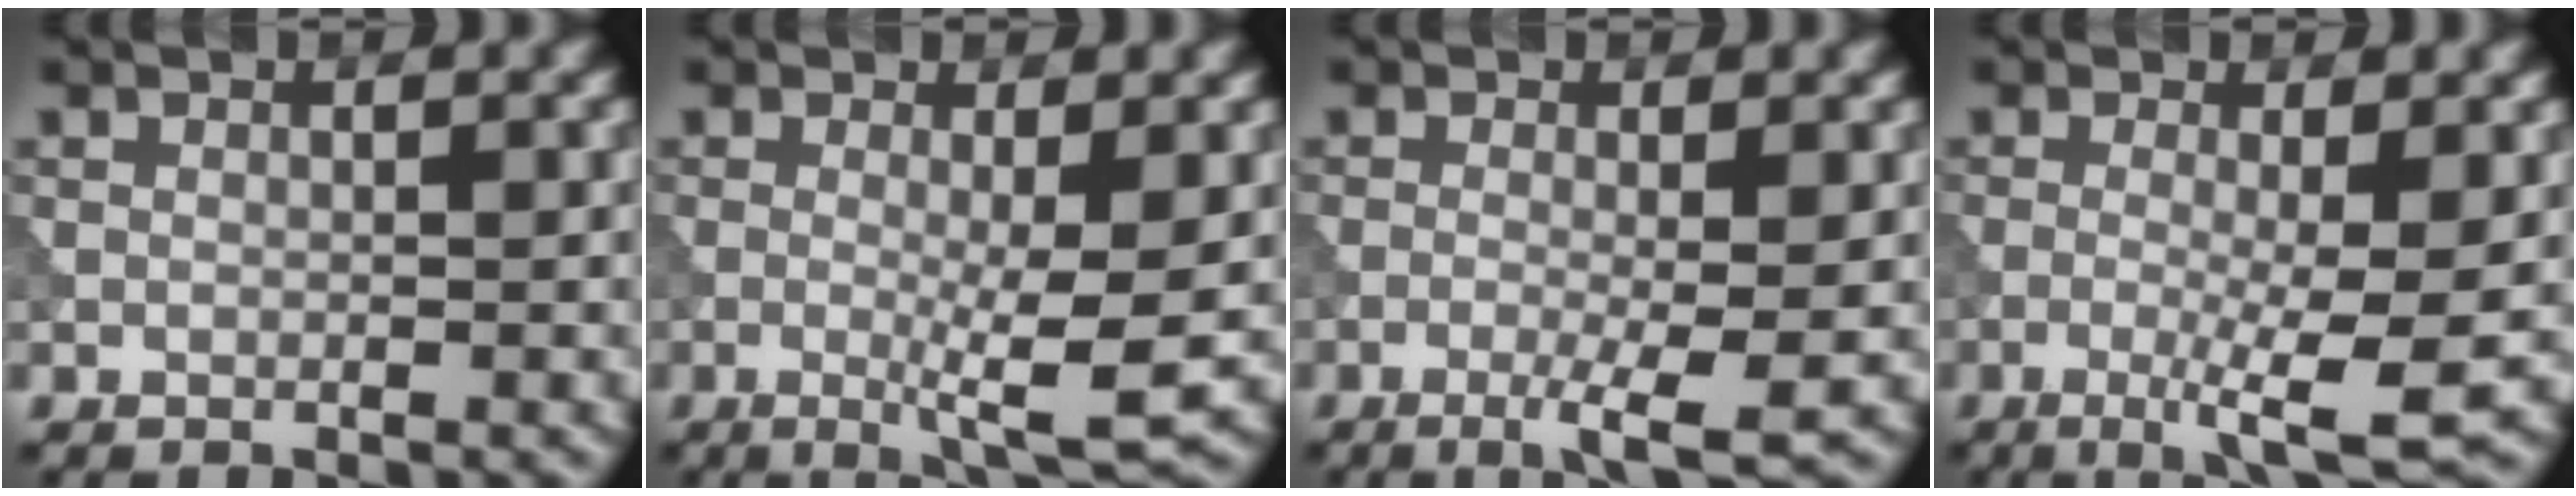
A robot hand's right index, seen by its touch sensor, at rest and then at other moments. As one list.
[{"total": 4.7, "force": [-0.4, 0.6, 4.6], "torque": [-0.076, -0.014, -0.005]}, {"total": 3.8, "force": [-1.2, 0.6, 3.6], "torque": [-0.064, -0.008, -0.023]}, {"total": 5.6, "force": [-1.1, 0.8, 5.4], "torque": [-0.090, -0.012, -0.018]}]